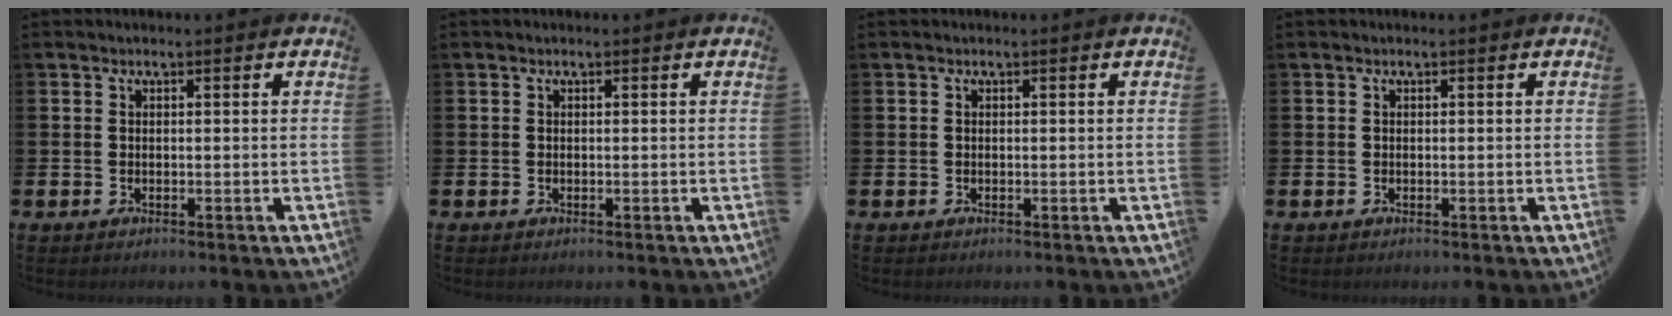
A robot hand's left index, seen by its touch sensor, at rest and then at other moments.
{"total": 0.0}
{"total": 0.0}
{"total": 0.0}